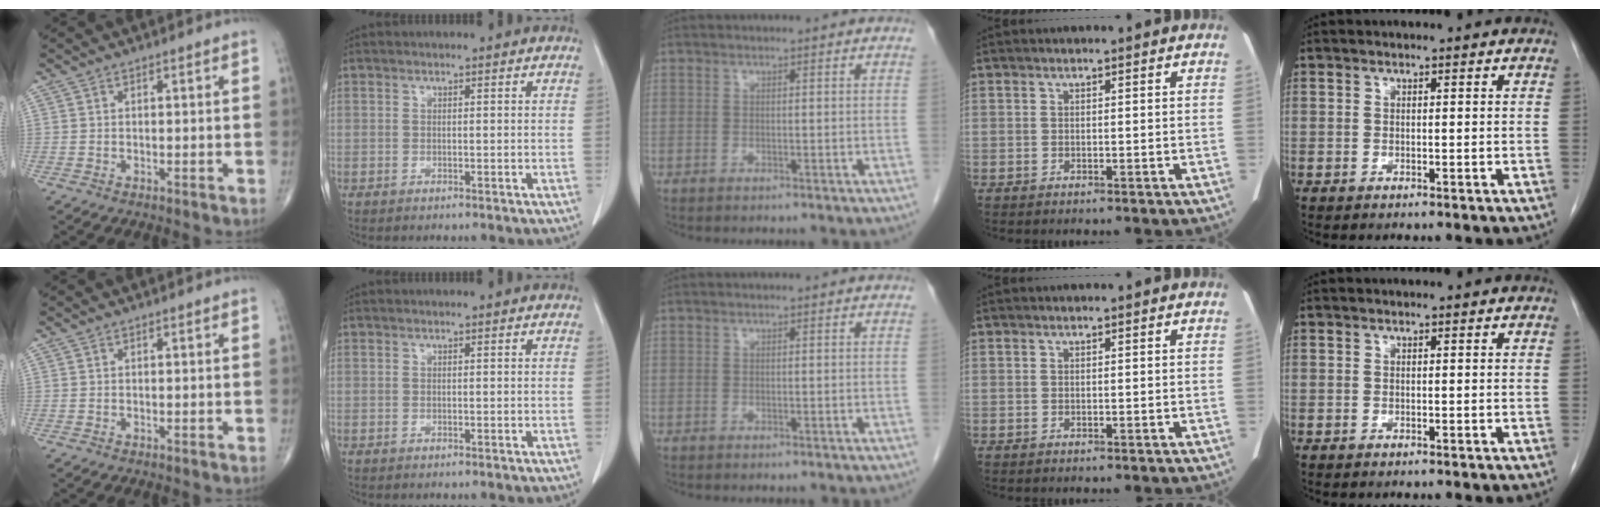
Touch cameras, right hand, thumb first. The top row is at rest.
{}